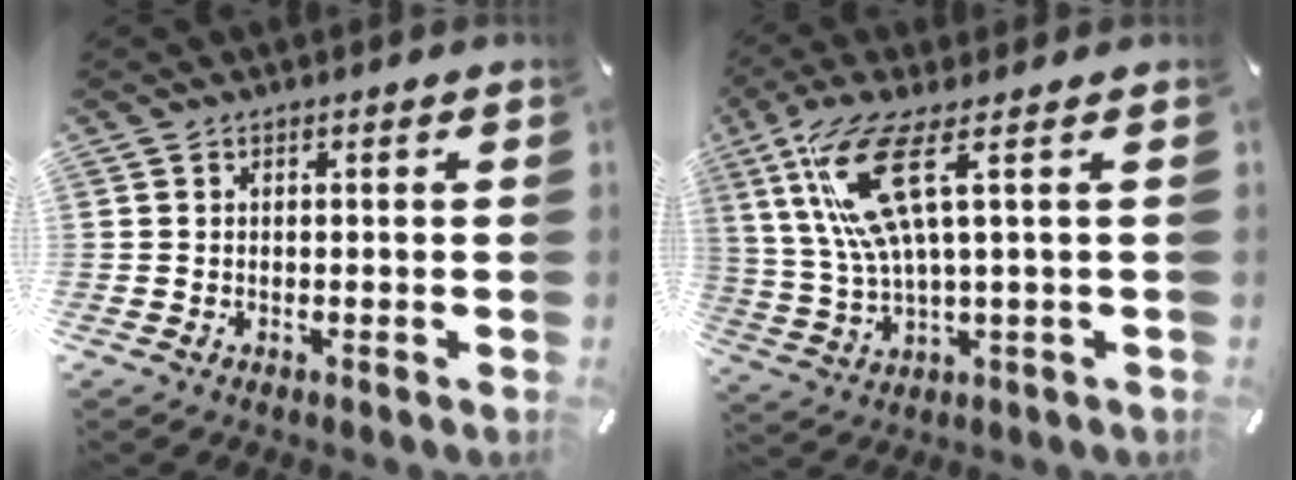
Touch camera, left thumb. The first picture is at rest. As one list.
[{"total": 13.5, "force": [4.3, 3.4, 12.4], "torque": [-0.278, -0.015, 0.069]}]